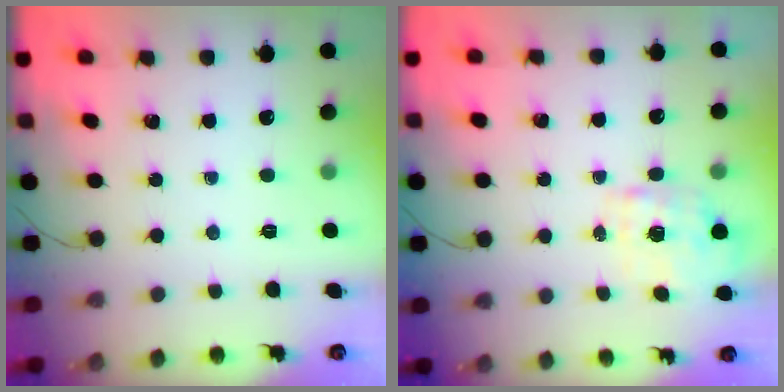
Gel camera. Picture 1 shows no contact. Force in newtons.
{"total": 1.9, "press": 1.8, "slide": 0.5}